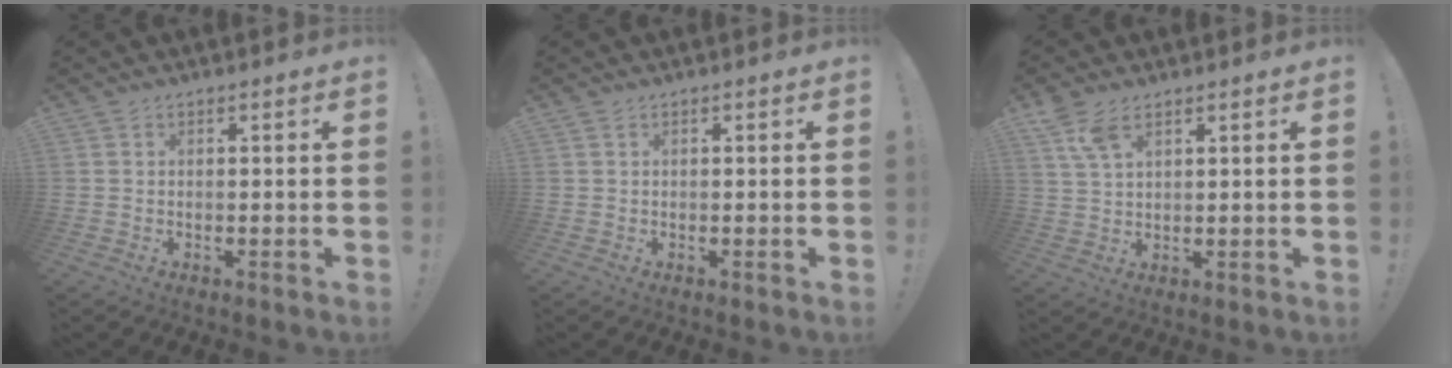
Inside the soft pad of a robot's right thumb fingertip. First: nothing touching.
{"total": 0.6, "force": [0.4, 0.3, 0.2], "torque": [-0.005, 0.001, 0.008]}
{"total": 7.1, "force": [4.4, 3.3, 4.5], "torque": [-0.085, -0.013, 0.084]}